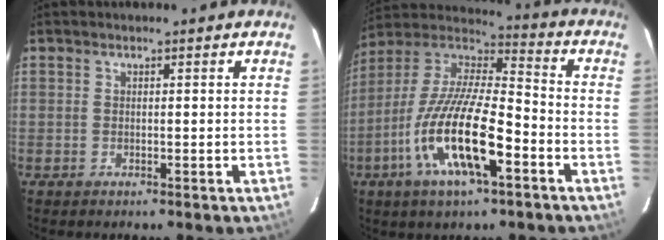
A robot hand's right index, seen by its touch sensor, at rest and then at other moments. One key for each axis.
{"total": 19.6, "fx": -8.0, "fy": 5.5, "fz": 17.0, "tx": -0.333, "ty": -0.023, "tz": -0.157}